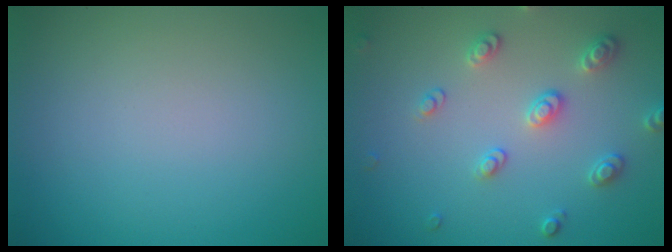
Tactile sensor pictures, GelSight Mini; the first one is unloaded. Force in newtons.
{"total": 2.8, "press": 2.8, "slide": 0.2}